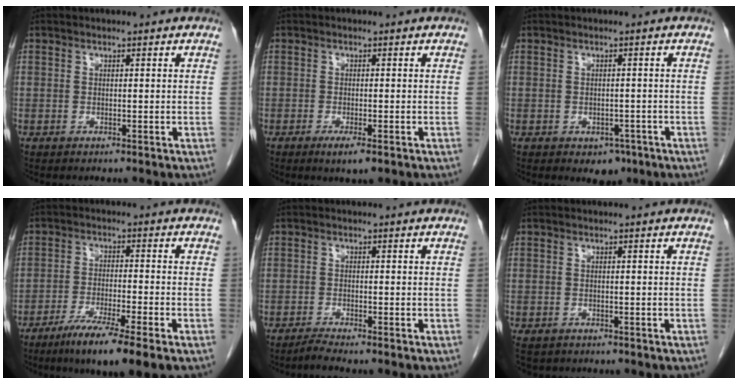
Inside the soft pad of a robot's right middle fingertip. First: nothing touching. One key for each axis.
{"total": 2.9, "fx": -1.6, "fy": 0.5, "fz": 2.4, "tx": -0.036, "ty": -0.005, "tz": -0.023}
{"total": 2.9, "fx": -1.6, "fy": 1.9, "fz": 1.5, "tx": -0.010, "ty": 0.003, "tz": -0.011}
{"total": 10.0, "fx": -6.3, "fy": -0.1, "fz": 7.7, "tx": -0.130, "ty": -0.025, "tz": -0.105}
{"total": 1.9, "fx": -1.7, "fy": -0.5, "fz": 0.6, "tx": -0.020, "ty": -0.005, "tz": -0.035}
{"total": 3.5, "fx": -2.7, "fy": 2.0, "fz": 1.1, "tx": -0.019, "ty": -0.003, "tz": -0.035}